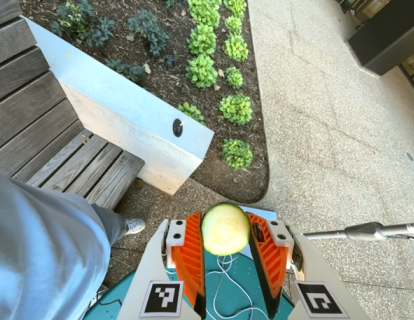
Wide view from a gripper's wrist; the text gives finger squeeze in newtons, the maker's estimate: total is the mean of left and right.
{"total": 11.8, "left": 12.5, "right": 11.1}